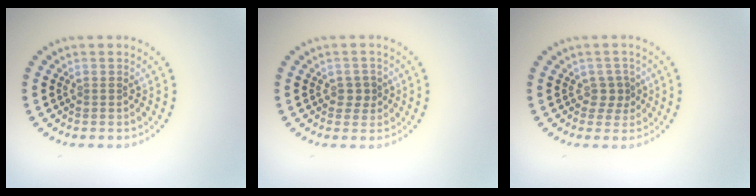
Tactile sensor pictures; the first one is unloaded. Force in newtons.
{"total": 1.5, "press": 1.4, "slide": 0.5}
{"total": 1.4, "press": 1.2, "slide": 0.7}